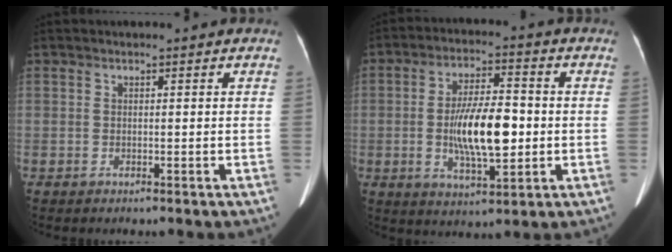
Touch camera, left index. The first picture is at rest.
{"total": 11.2, "force": [-1.1, 3.3, 10.6], "torque": [-0.199, -0.001, -0.018]}